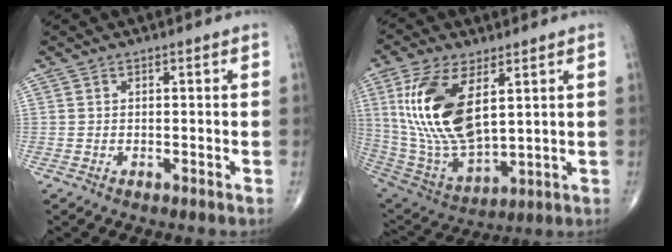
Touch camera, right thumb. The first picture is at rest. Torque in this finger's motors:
{"motor_torque": [-0.68, 2.08, 1.84, 0.93, 0.59]}